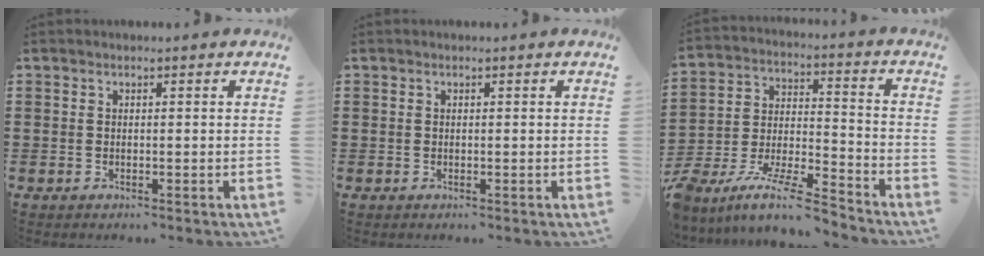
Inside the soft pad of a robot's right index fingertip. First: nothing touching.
{"total": 0.0}
{"total": 9.4, "force": [-8.4, 0.6, 4.2], "torque": [-0.080, 0.006, -0.168]}